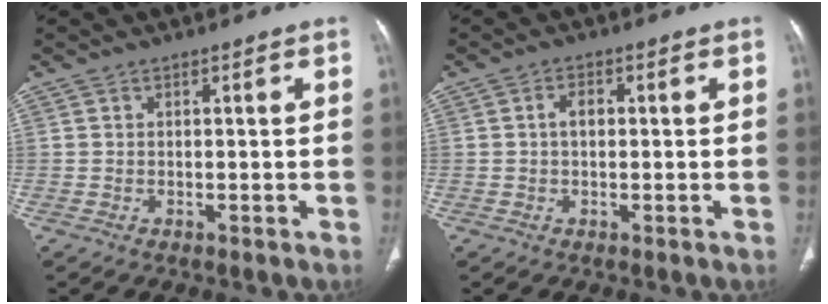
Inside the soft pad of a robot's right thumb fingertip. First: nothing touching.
{"total": 2.3, "force": [0.1, 1.5, 1.7], "torque": [-0.026, 0.009, -0.001]}